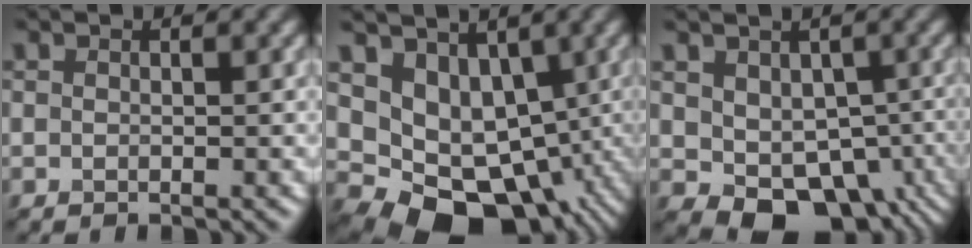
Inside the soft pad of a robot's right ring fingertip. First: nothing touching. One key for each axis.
{"total": 10.2, "fx": -0.8, "fy": 8.0, "fz": 6.2, "tx": -0.079, "ty": -0.023, "tz": -0.008}
{"total": 7.0, "fx": -2.0, "fy": 5.0, "fz": 4.5, "tx": -0.059, "ty": -0.014, "tz": -0.020}